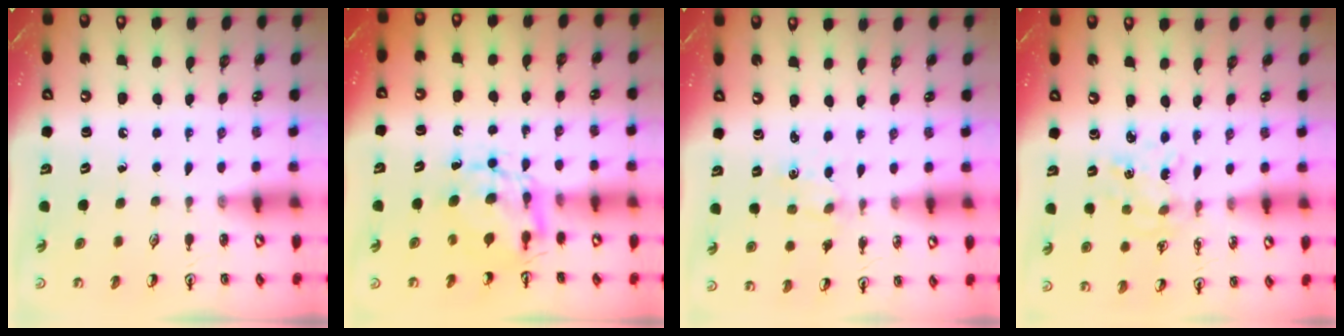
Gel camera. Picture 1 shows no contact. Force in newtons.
{"total": 6.8, "press": 6.8, "slide": 0.2}
{"total": 0.0}
{"total": 1.8, "press": 1.8, "slide": 0.1}